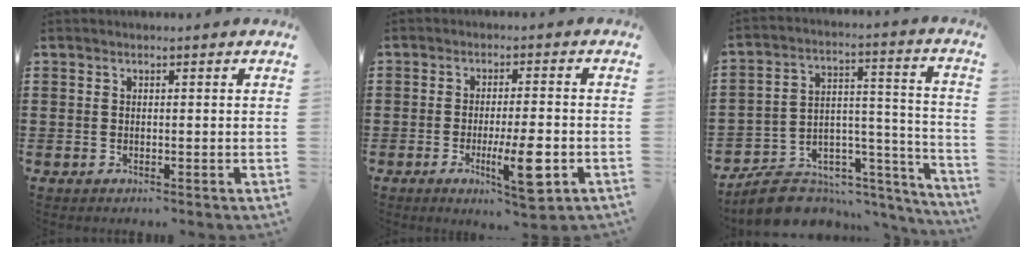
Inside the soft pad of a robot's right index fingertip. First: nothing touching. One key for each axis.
{"total": 8.6, "fx": -3.2, "fy": 1.3, "fz": 7.9, "tx": -0.143, "ty": -0.014, "tz": -0.052}
{"total": 8.0, "fx": -6.7, "fy": 3.8, "fz": 2.1, "tx": -0.037, "ty": 0.008, "tz": -0.121}